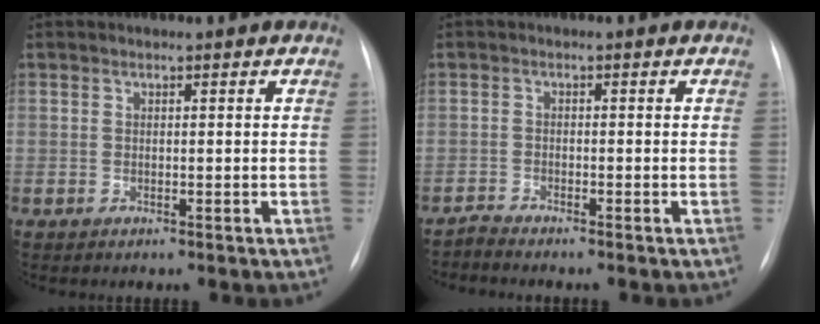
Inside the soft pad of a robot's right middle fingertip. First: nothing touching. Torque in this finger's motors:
{"motor_torque": [0.00, -0.02, -0.03, 0.00]}